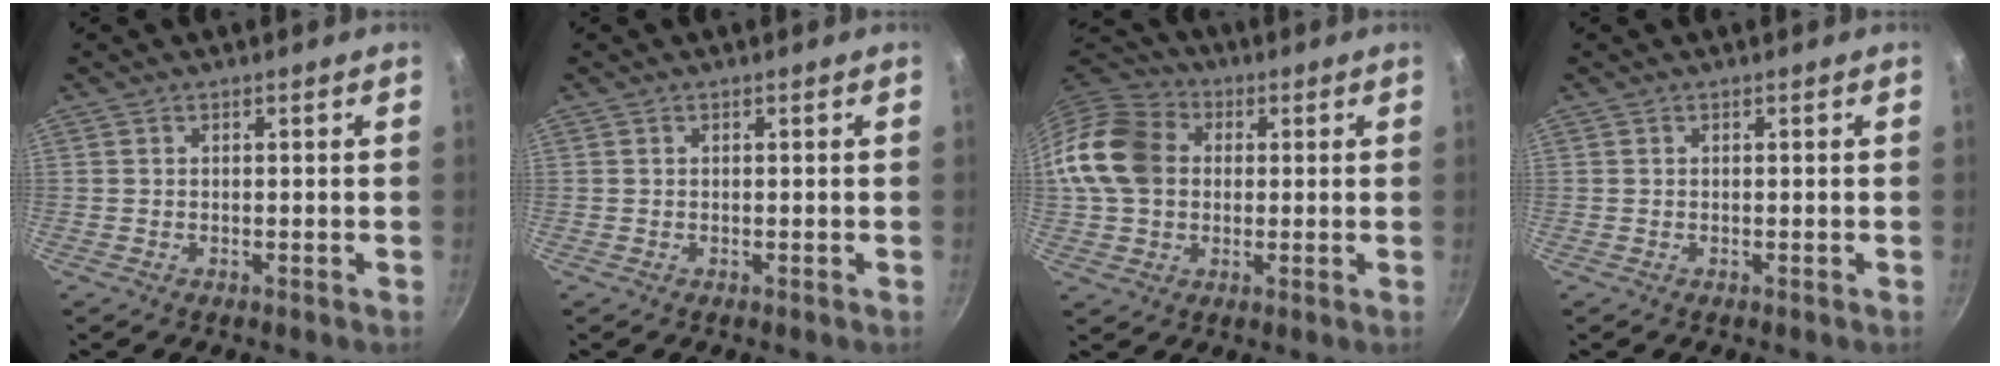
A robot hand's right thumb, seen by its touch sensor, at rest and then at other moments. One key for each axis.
{"total": 0.0}
{"total": 14.0, "fx": 1.3, "fy": 11.2, "fz": 8.2, "tx": -0.139, "ty": 0.023, "tz": 0.010}
{"total": 0.0}